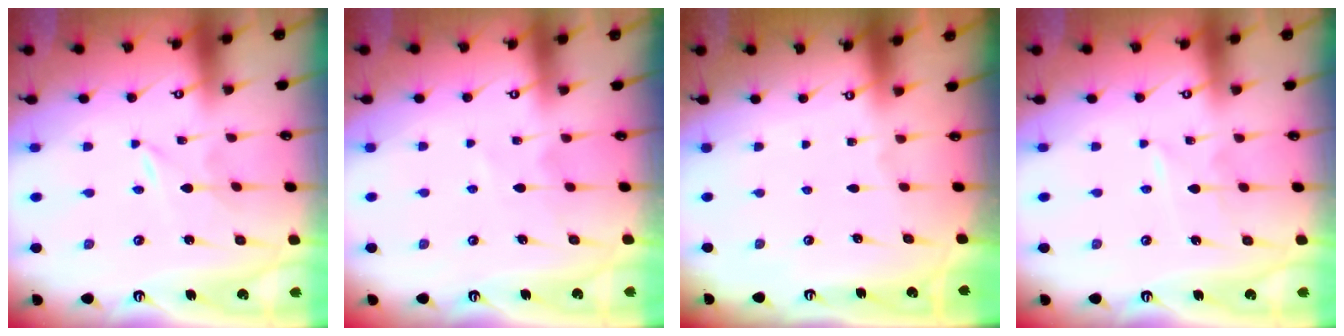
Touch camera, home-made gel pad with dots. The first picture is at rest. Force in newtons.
{"total": 3.7, "press": 3.6, "slide": 0.5}
{"total": 0.0}
{"total": 2.4, "press": 2.3, "slide": 0.3}